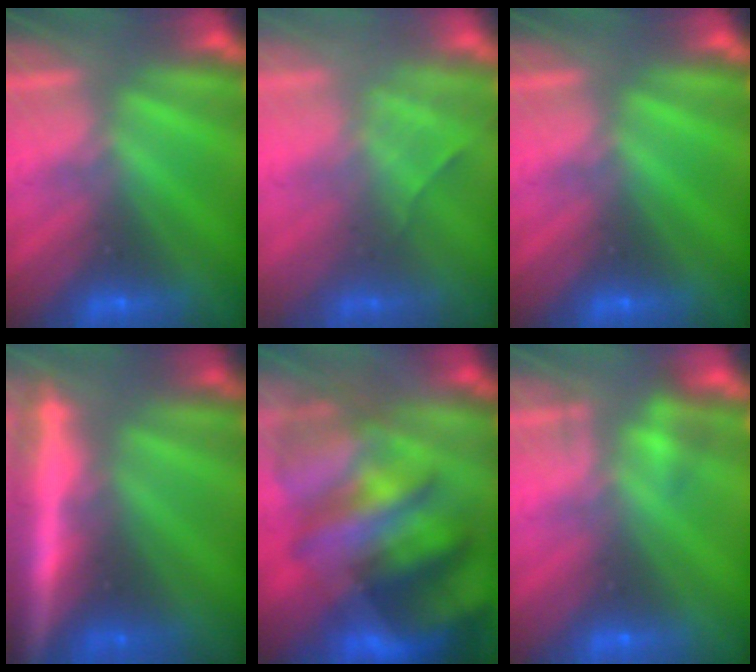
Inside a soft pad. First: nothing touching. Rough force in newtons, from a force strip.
{"total": 2.4}
{"total": 0.0}
{"total": 9.0}
{"total": 7.7}
{"total": 2.1}